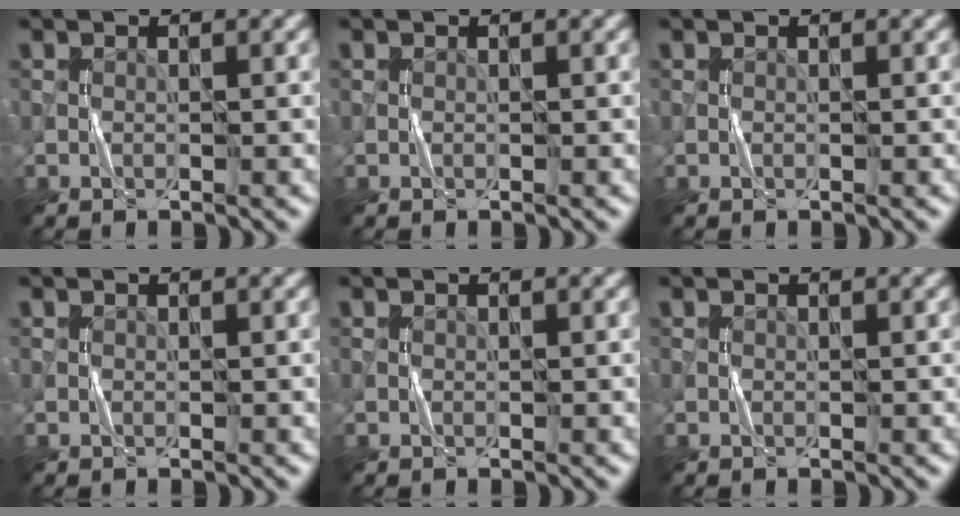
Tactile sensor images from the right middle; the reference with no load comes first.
{"total": 0.0}
{"total": 0.0}
{"total": 0.0}
{"total": 0.0}
{"total": 0.0}